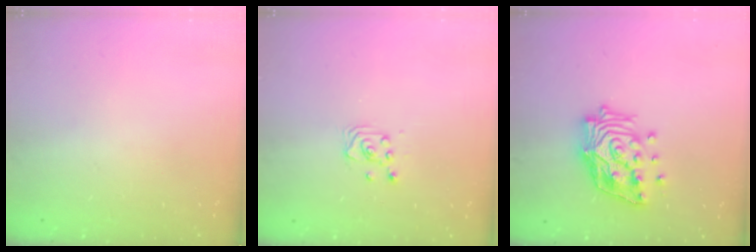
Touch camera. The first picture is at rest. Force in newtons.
{"total": 2.6, "press": 2.6, "slide": 0.2}
{"total": 16.6, "press": 16.4, "slide": 2.7}